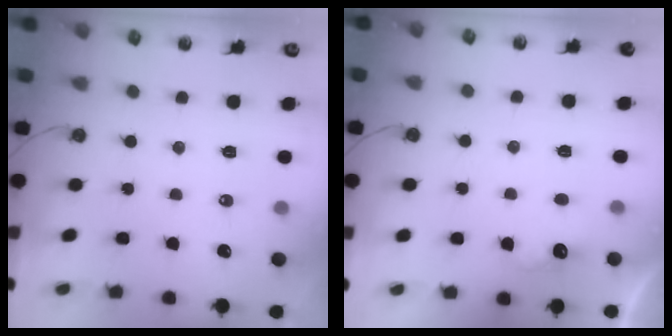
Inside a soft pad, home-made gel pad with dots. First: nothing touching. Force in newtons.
{"total": 3.8, "press": 3.7, "slide": 0.9}